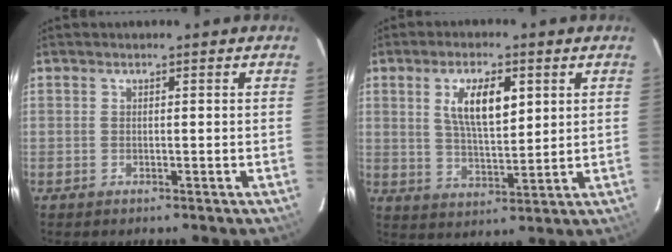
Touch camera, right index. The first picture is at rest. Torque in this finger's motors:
{"motor_torque": [0.75, 0.02, 0.51, 0.12]}